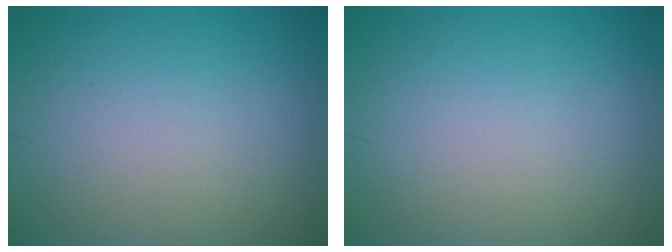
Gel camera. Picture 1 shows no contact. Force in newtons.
{"total": 0.0}